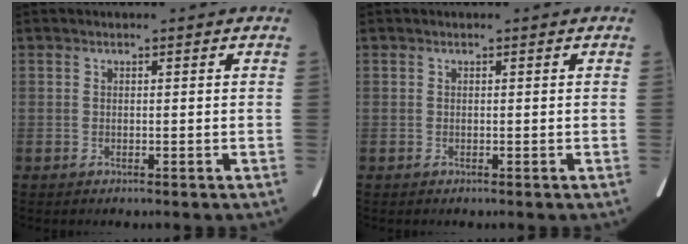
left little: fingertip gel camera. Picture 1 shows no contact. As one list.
[{"total": 0.0}]